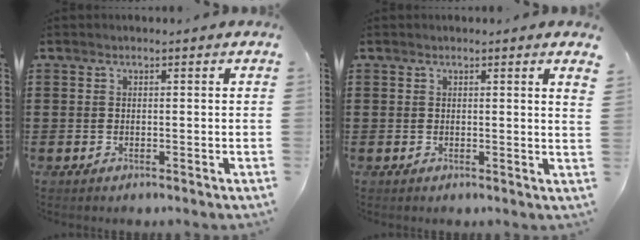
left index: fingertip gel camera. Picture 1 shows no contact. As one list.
[{"total": 1.2, "force": [0.7, -0.2, 0.9], "torque": [-0.018, -0.002, 0.012]}]